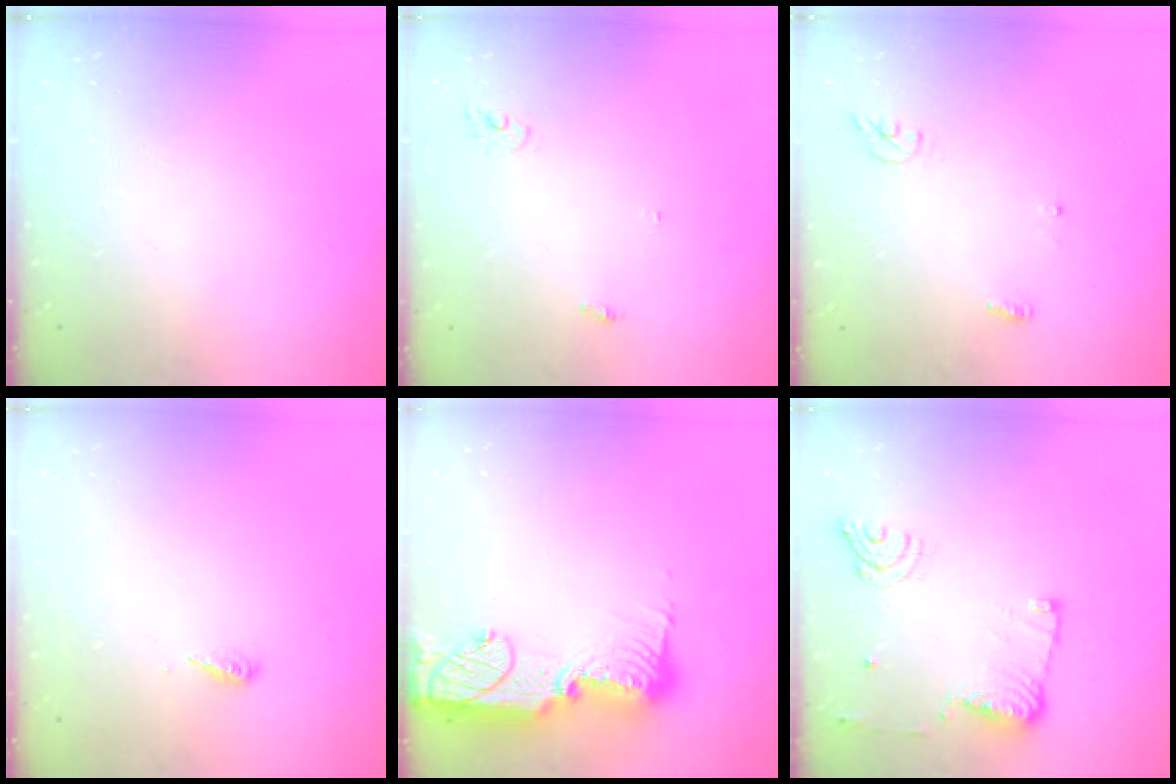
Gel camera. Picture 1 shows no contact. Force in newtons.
{"total": 2.8, "press": 2.8, "slide": 0.2}
{"total": 4.9, "press": 4.9, "slide": 0.2}
{"total": 2.8, "press": 2.8, "slide": 0.2}
{"total": 17.3, "press": 17.2, "slide": 1.5}
{"total": 13.4, "press": 13.4, "slide": 0.6}